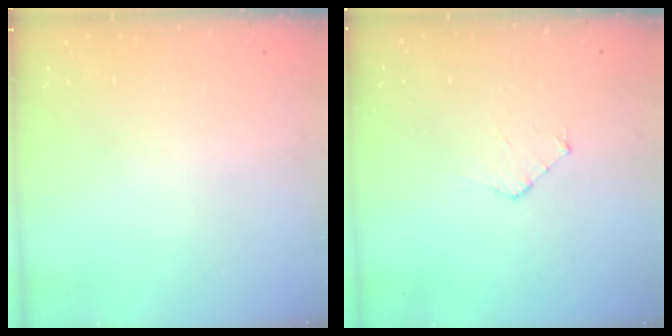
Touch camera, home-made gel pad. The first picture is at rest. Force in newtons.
{"total": 4.0, "press": 4.0, "slide": 0.3}